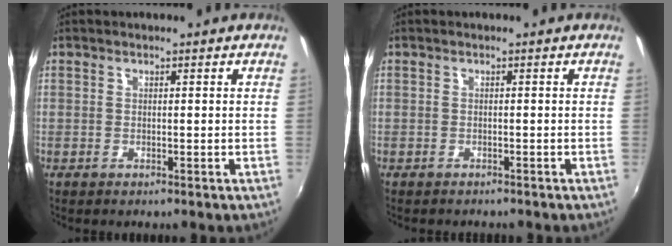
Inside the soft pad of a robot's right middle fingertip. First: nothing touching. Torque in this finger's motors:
{"motor_torque": [1.07, -1.07, 0.04, 0.04]}